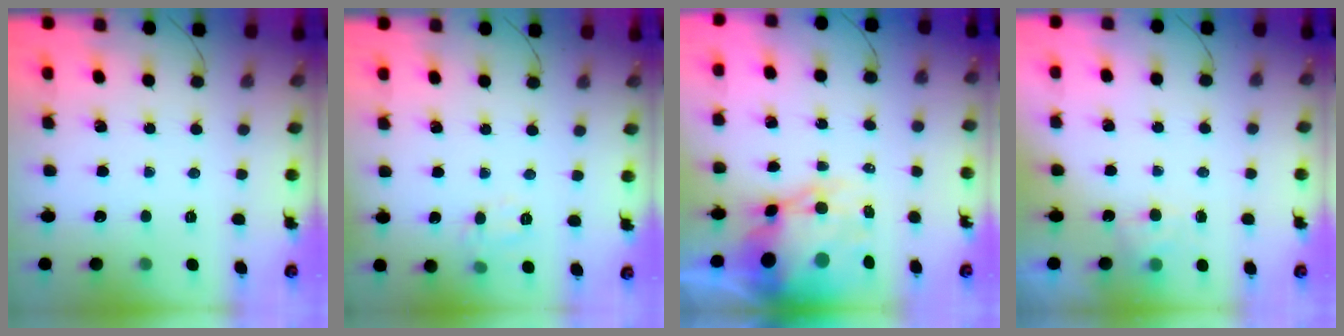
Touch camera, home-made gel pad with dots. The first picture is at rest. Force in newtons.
{"total": 7.3, "press": 7.2, "slide": 1.1}
{"total": 13.9, "press": 13.4, "slide": 3.7}
{"total": 3.9, "press": 3.6, "slide": 1.3}